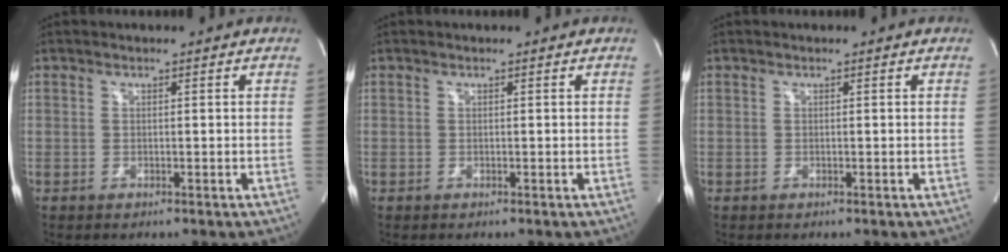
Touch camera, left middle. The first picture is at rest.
{"total": 0.0}
{"total": 0.0}